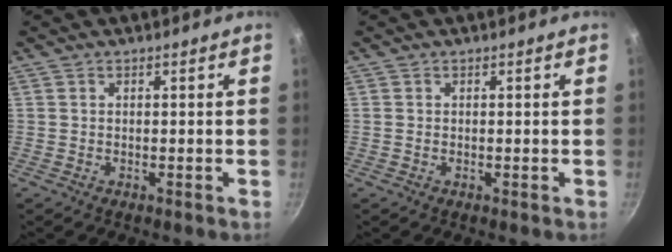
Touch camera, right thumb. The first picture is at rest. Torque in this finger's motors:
{"motor_torque": [1.63, 1.62, 0.45, -0.13, 0.05]}